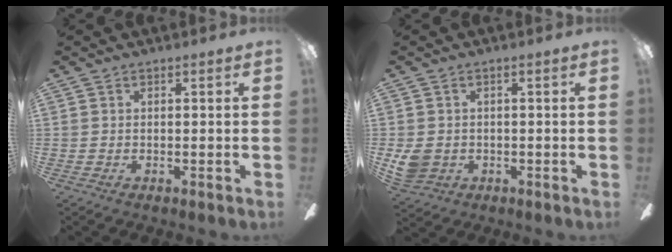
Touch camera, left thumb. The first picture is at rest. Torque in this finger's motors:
{"motor_torque": [0.00, 0.02, 0.20, -0.22, 0.01]}